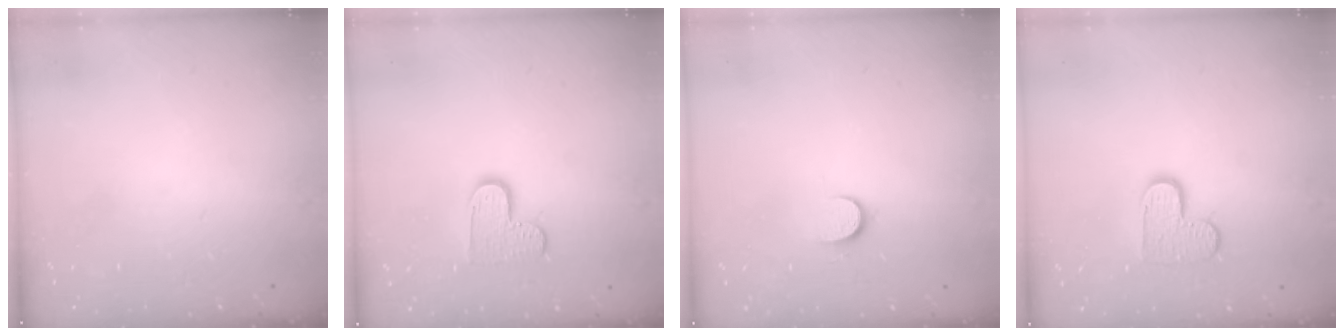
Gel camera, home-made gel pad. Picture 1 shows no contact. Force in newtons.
{"total": 8.2, "press": 8.1, "slide": 0.2}
{"total": 6.5, "press": 6.5, "slide": 0.7}
{"total": 8.3, "press": 8.2, "slide": 0.5}